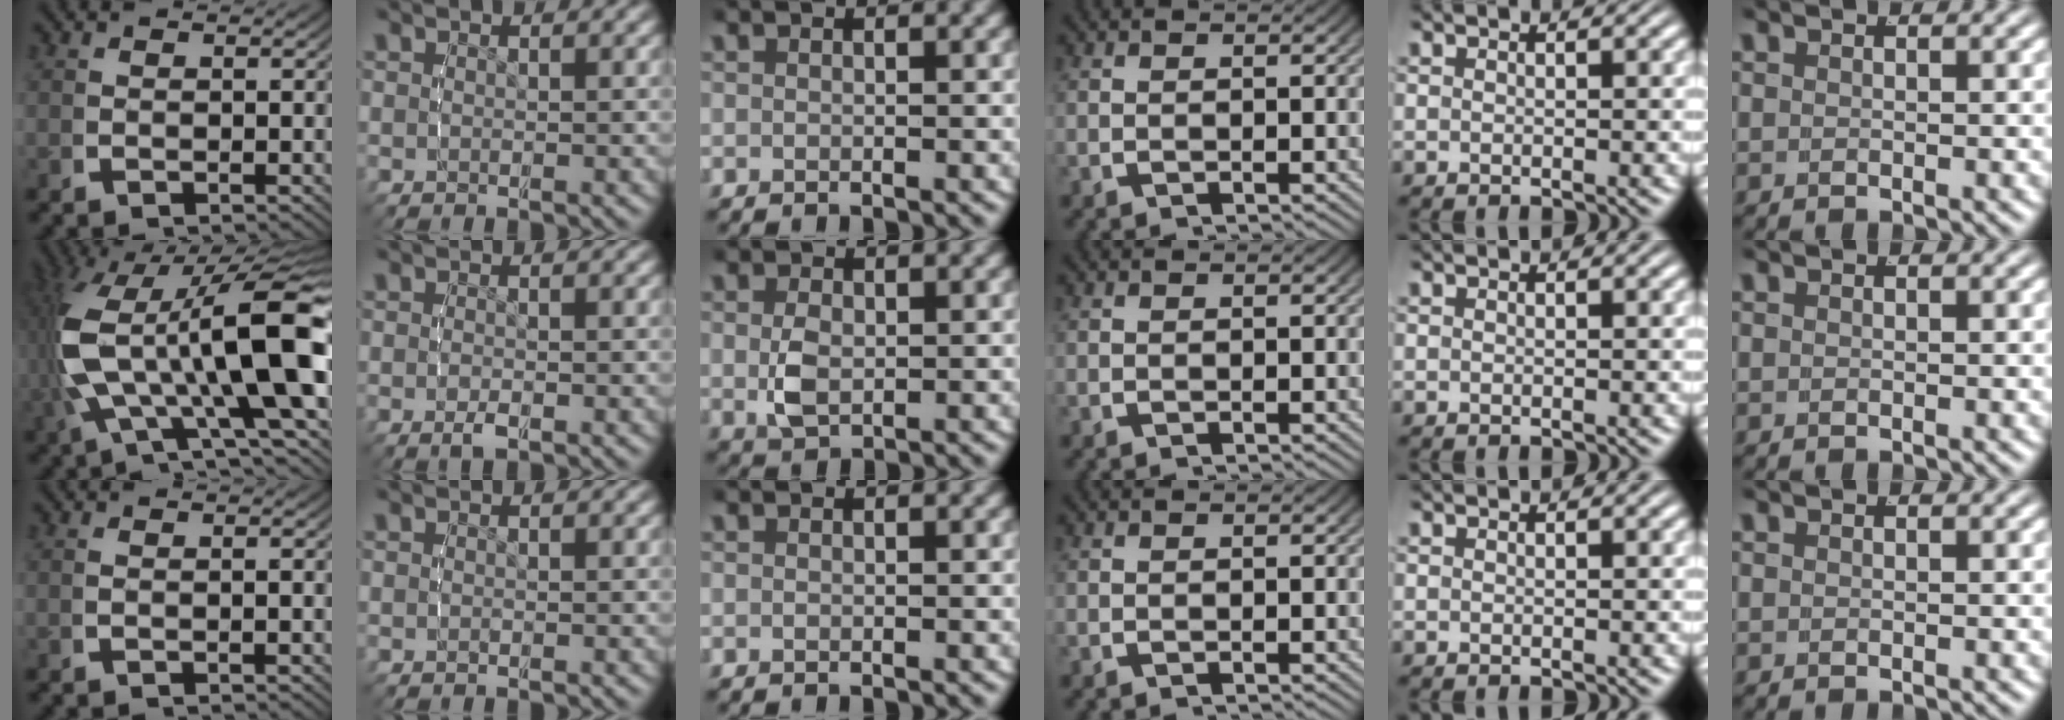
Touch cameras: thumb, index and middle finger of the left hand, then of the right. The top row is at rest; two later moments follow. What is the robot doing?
{"motion": "lift_and_place", "object": "button"}